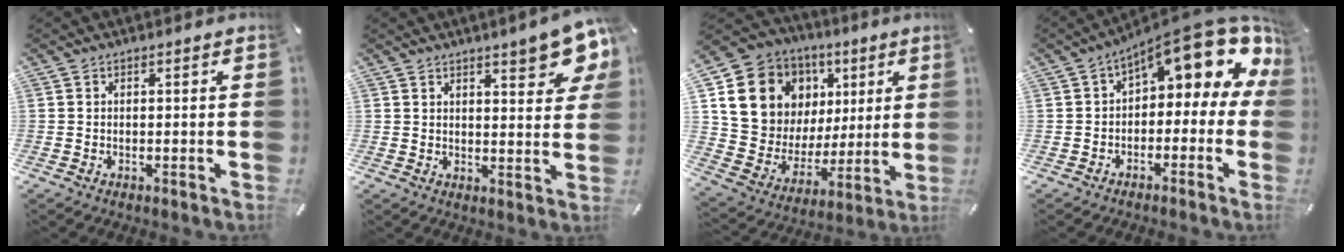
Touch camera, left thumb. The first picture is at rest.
{"total": 8.9, "force": [6.3, 2.8, 5.6], "torque": [-0.064, -0.039, 0.105]}
{"total": 15.8, "force": [6.9, 13.3, 5.0], "torque": [-0.091, -0.047, 0.149]}
{"total": 13.3, "force": [6.9, 5.8, 9.8], "torque": [-0.139, -0.050, 0.114]}